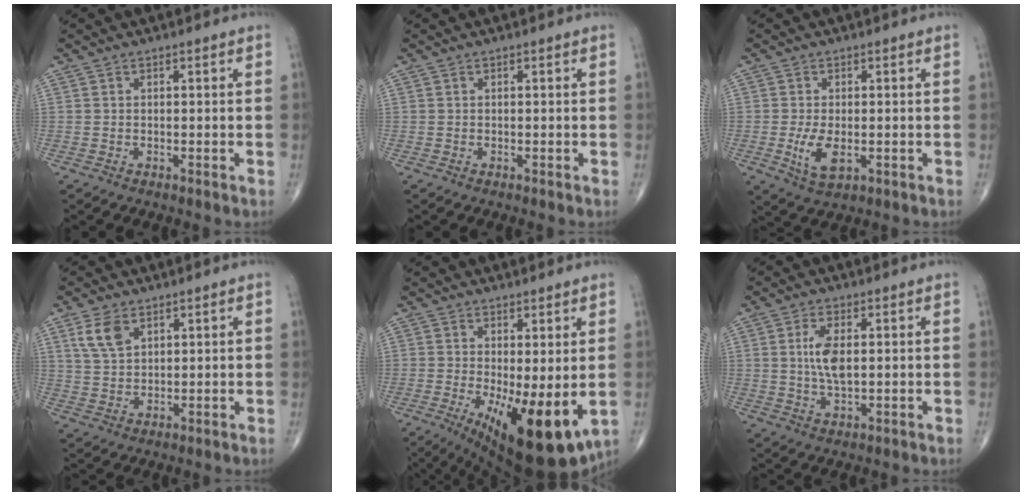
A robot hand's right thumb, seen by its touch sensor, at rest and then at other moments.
{"total": 0.0}
{"total": 5.5, "force": [-1.0, 2.7, 4.7], "torque": [-0.092, -0.012, -0.013]}
{"total": 5.6, "force": [2.9, 3.2, 3.5], "torque": [-0.064, -0.008, 0.063]}
{"total": 15.0, "force": [-3.1, 5.3, 13.7], "torque": [-0.202, -0.034, -0.027]}
{"total": 6.1, "force": [0.9, 2.6, 5.4], "torque": [-0.109, -0.007, 0.016]}